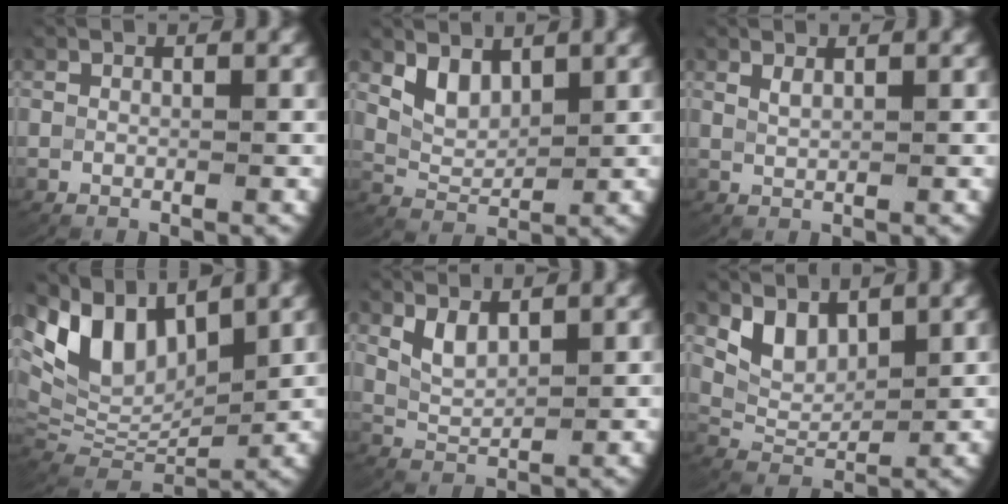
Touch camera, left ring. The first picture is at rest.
{"total": 3.2, "force": [1.7, 2.1, 1.8], "torque": [-0.052, -0.014, 0.038]}
{"total": 1.0, "force": [0.8, -0.2, 0.5], "torque": [-0.015, -0.004, 0.023]}
{"total": 11.7, "force": [3.9, 8.0, 7.5], "torque": [-0.172, -0.003, 0.069]}
{"total": 2.3, "force": [1.2, 1.2, 1.6], "torque": [-0.041, -0.010, 0.029]}
{"total": 4.9, "force": [2.3, 3.4, 2.7], "torque": [-0.069, -0.011, 0.047]}